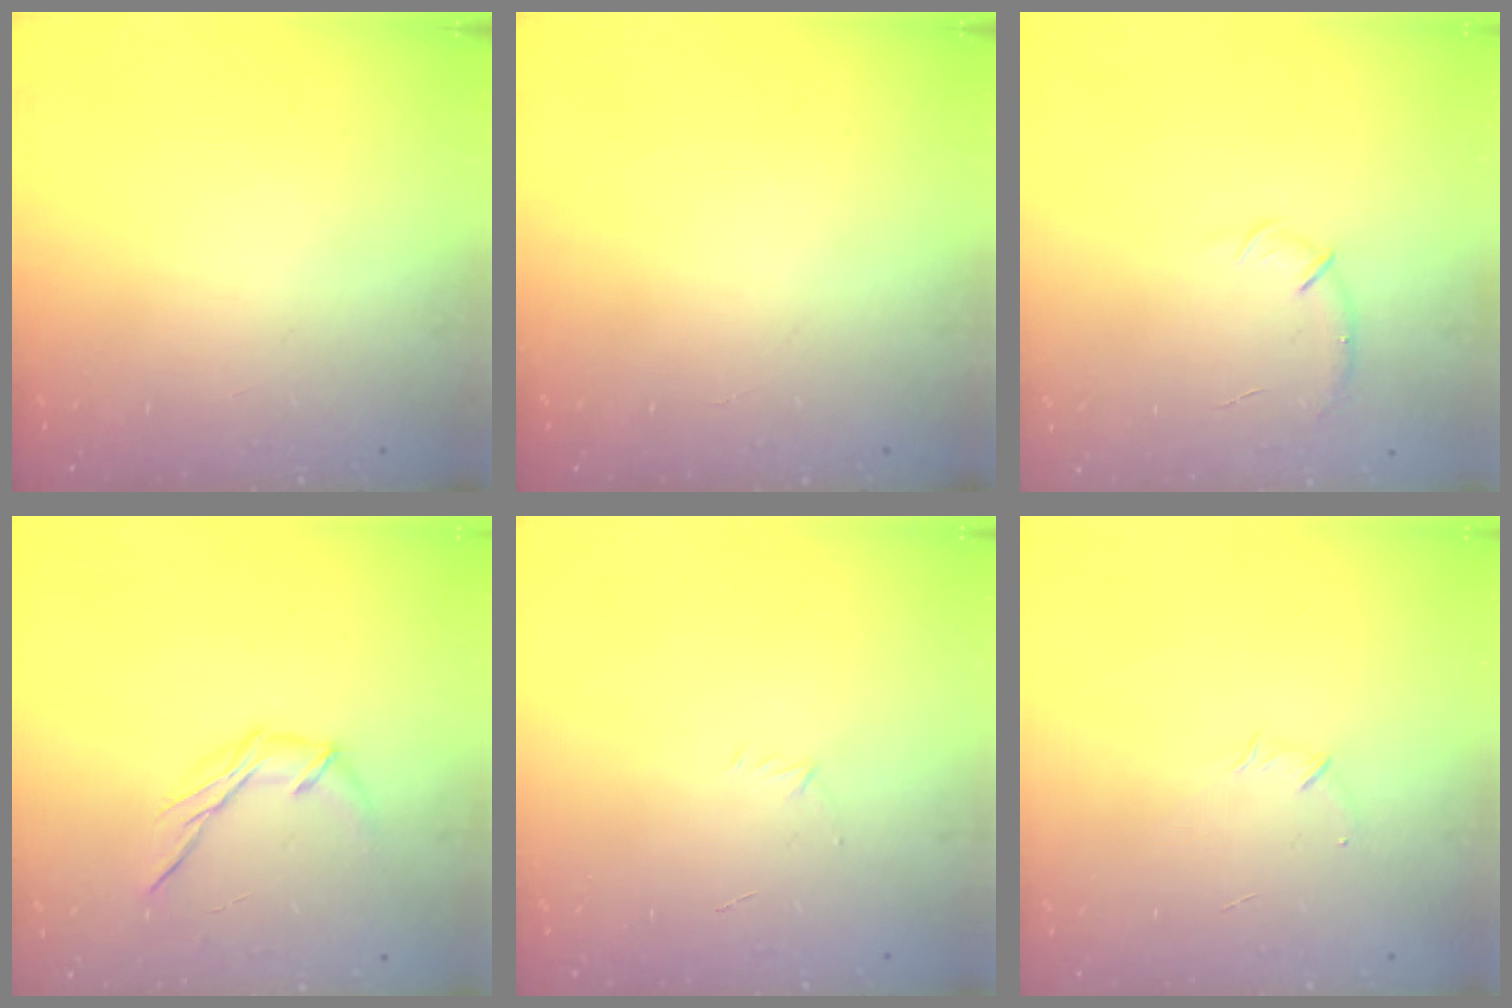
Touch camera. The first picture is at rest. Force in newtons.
{"total": 0.0}
{"total": 6.3, "press": 6.1, "slide": 1.5}
{"total": 6.7, "press": 6.7, "slide": 0.8}
{"total": 2.7, "press": 2.6, "slide": 0.7}
{"total": 3.9, "press": 3.7, "slide": 1.2}